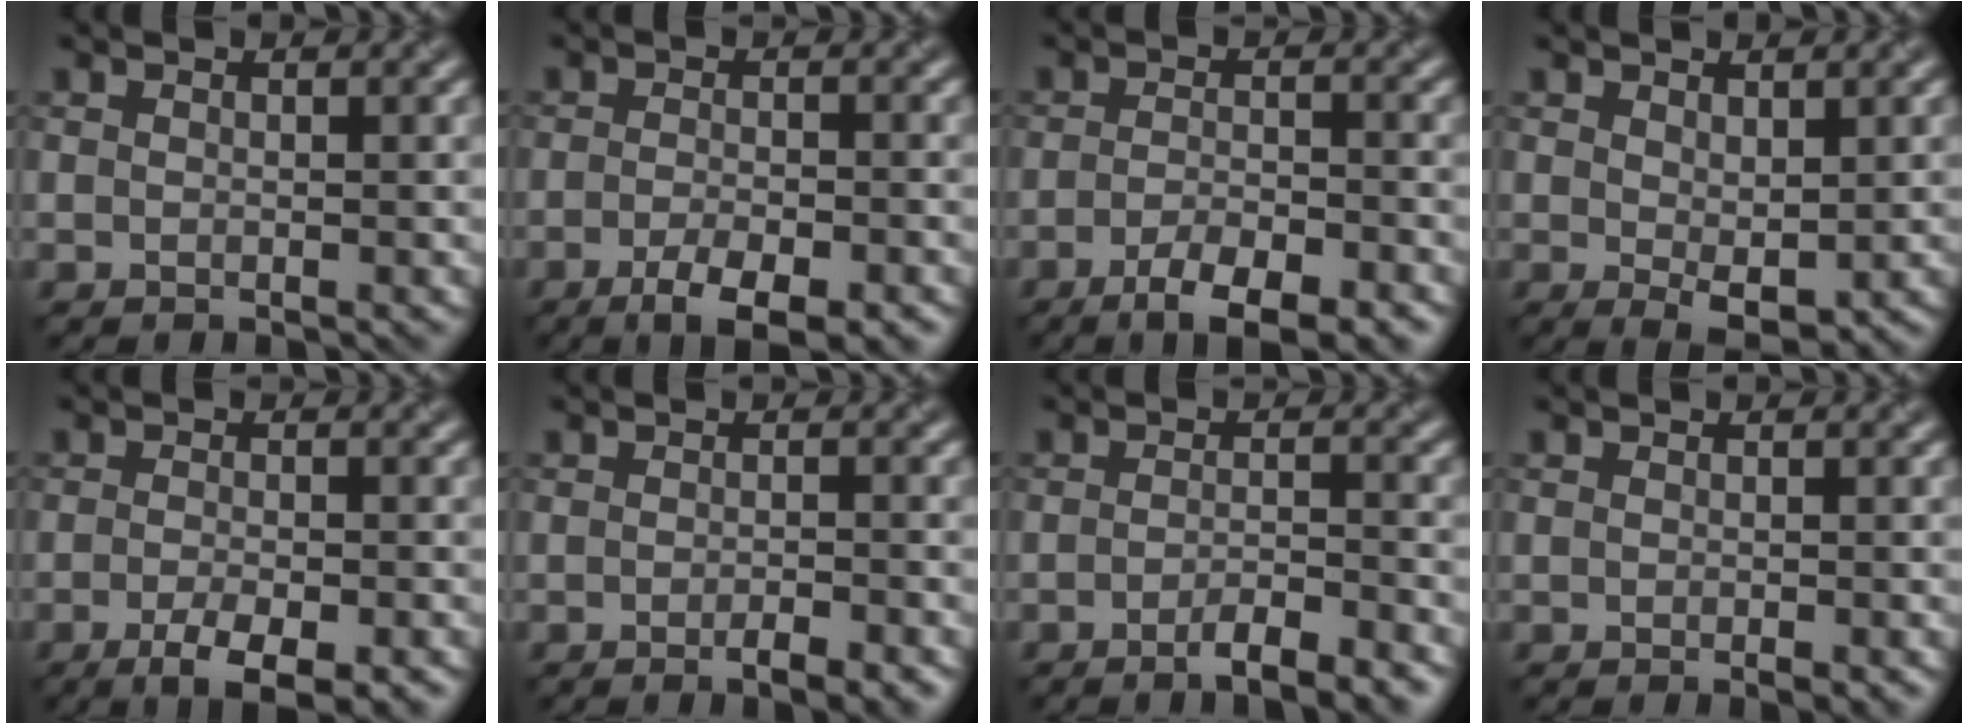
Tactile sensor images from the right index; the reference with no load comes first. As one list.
[{"total": 4.9, "force": [-2.9, 1.3, 3.7], "torque": [-0.063, -0.007, -0.045]}, {"total": 5.3, "force": [-3.5, 1.5, 3.8], "torque": [-0.063, -0.004, -0.055]}, {"total": 2.2, "force": [0.4, 1.0, 1.9], "torque": [-0.031, -0.009, 0.013]}, {"total": 4.5, "force": [-2.5, 1.2, 3.5], "torque": [-0.063, -0.008, -0.039]}, {"total": 2.5, "force": [-1.4, 0.5, 2.0], "torque": [-0.027, -0.001, -0.023]}, {"total": 3.9, "force": [-2.4, 0.9, 2.8], "torque": [-0.040, 0.001, -0.042]}, {"total": 1.0, "force": [-0.5, 0.1, 0.9], "torque": [-0.011, -0.004, -0.007]}]